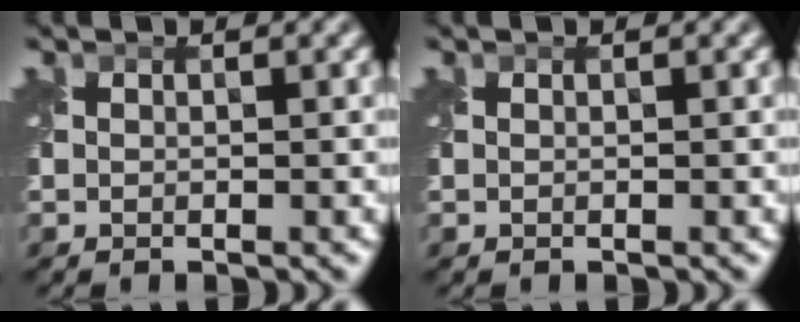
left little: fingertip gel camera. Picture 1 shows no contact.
{"total": 0.0}